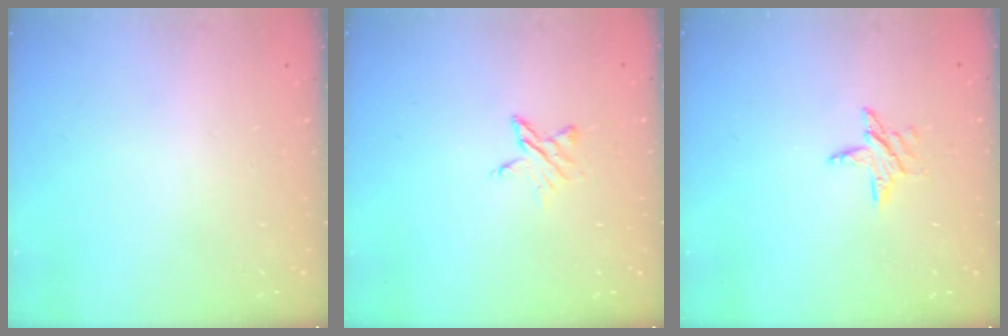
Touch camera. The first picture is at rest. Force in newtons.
{"total": 4.5, "press": 4.5, "slide": 0.4}
{"total": 5.2, "press": 5.2, "slide": 0.5}